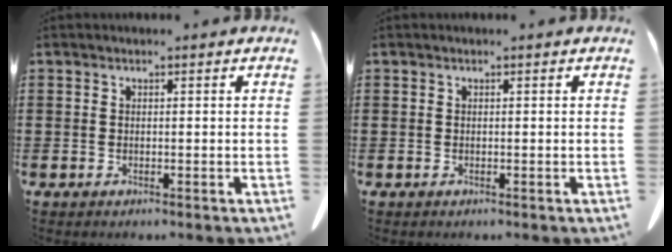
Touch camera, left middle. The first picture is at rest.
{"total": 0.0}